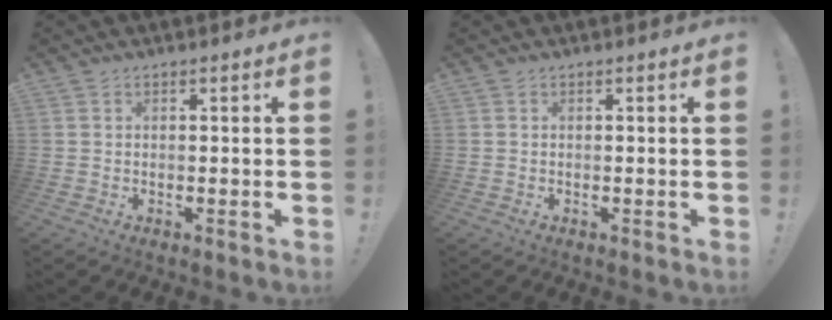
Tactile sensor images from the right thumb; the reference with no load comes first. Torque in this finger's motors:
{"motor_torque": [0.22, -0.10, 0.20, -0.09, -0.10]}